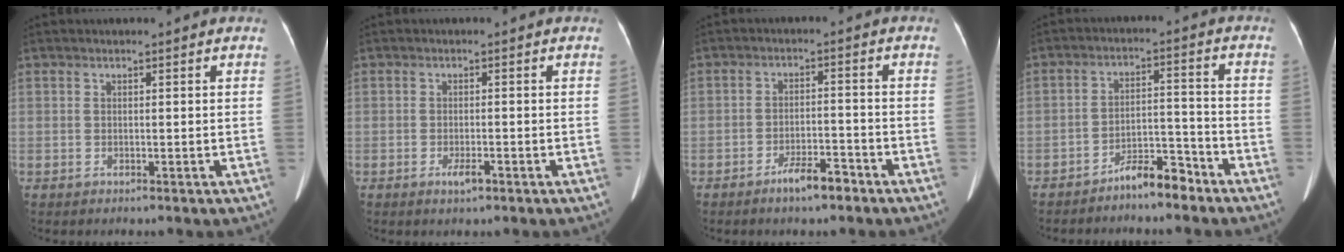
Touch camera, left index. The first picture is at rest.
{"total": 2.0, "force": [-1.2, 0.5, 1.5], "torque": [-0.025, -0.001, -0.018]}
{"total": 4.8, "force": [-3.6, 1.1, 3.0], "torque": [-0.054, 0.002, -0.061]}
{"total": 5.9, "force": [-5.1, 1.3, 2.7], "torque": [-0.043, 0.010, -0.089]}